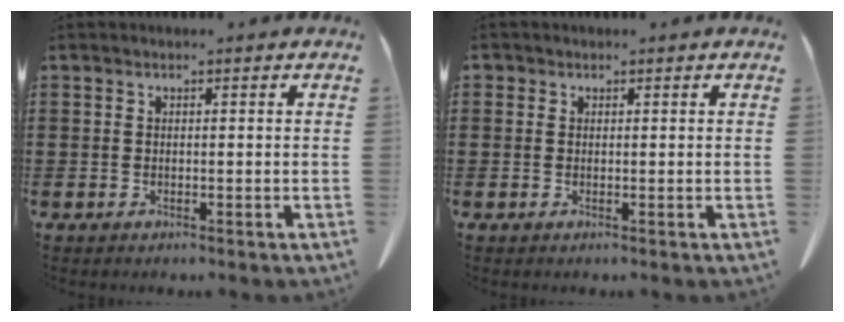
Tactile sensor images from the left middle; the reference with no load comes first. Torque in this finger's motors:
{"motor_torque": [-0.02, 0.02, 0.00, 0.01]}